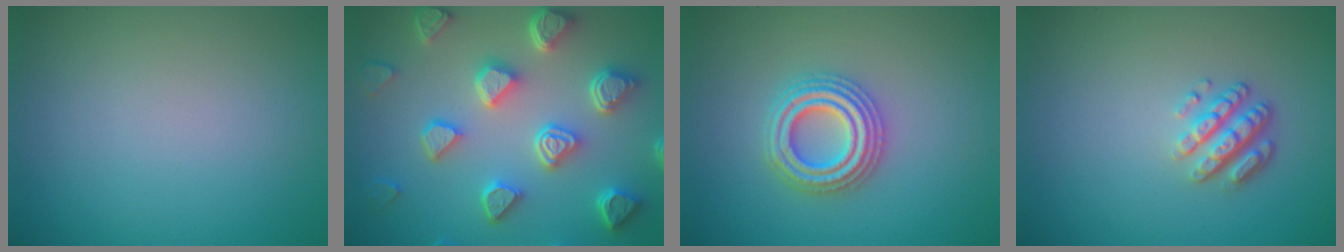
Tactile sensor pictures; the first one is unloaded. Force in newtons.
{"total": 7.2, "press": 5.8, "slide": 4.3}
{"total": 4.4, "press": 4.4, "slide": 0.7}
{"total": 3.4, "press": 2.6, "slide": 2.2}